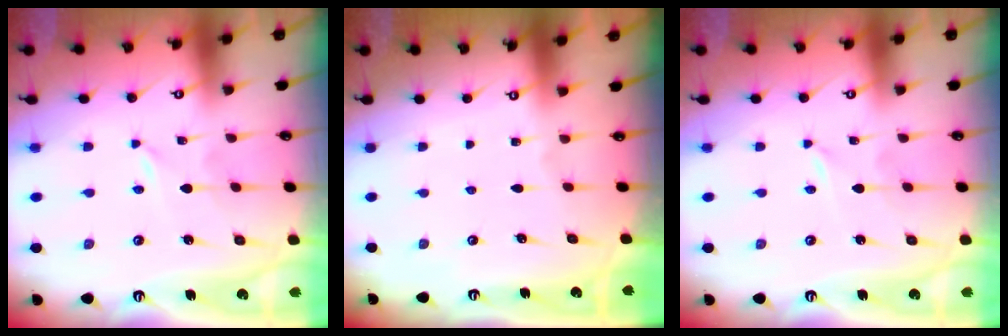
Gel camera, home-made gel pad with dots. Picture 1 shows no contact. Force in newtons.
{"total": 0.0}
{"total": 0.0}